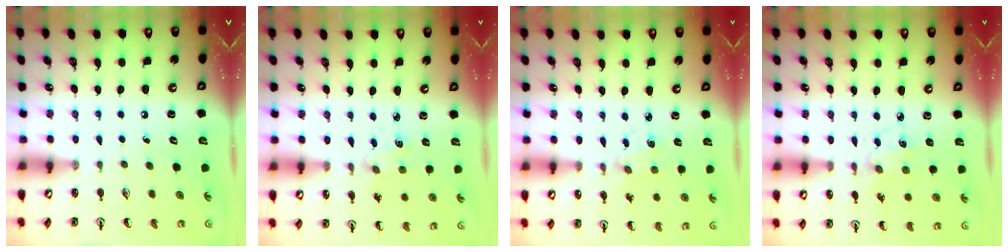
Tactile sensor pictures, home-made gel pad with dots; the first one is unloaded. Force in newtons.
{"total": 2.0, "press": 2.0, "slide": 0.3}
{"total": 2.0, "press": 2.0, "slide": 0.4}
{"total": 2.7, "press": 2.6, "slide": 0.8}